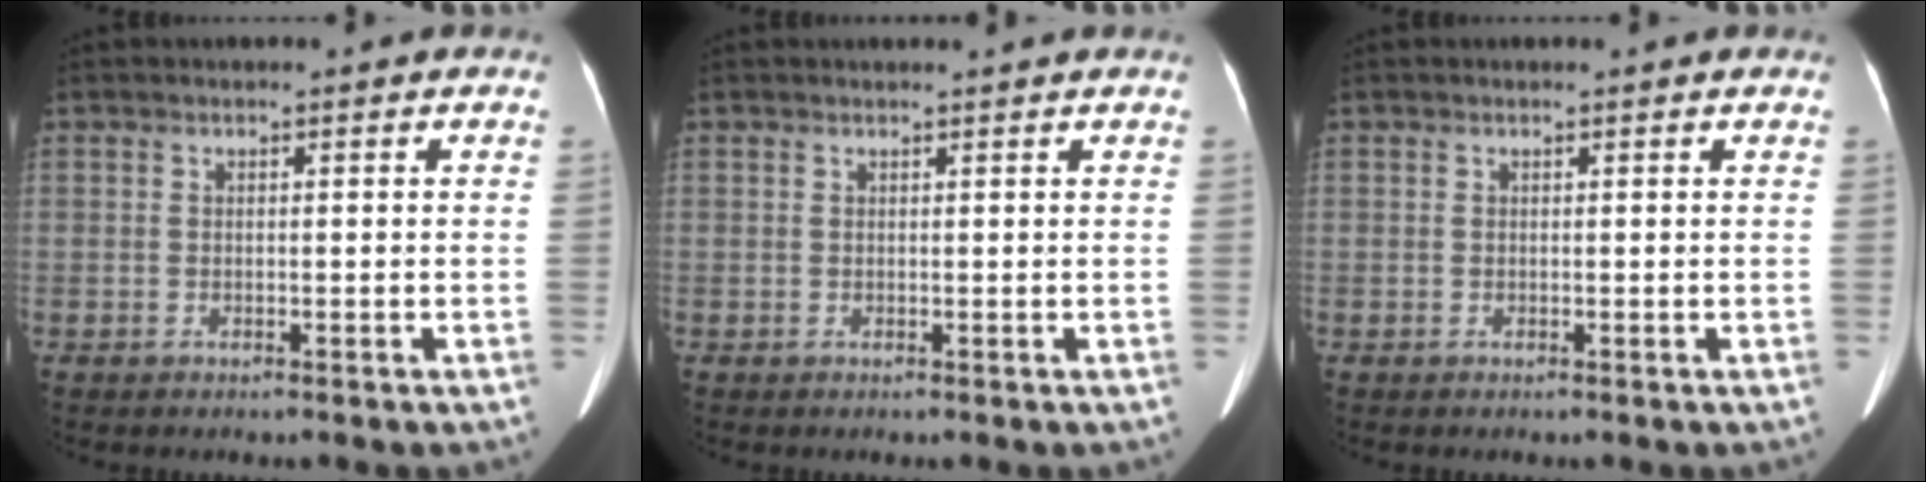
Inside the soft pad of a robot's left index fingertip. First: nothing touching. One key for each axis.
{"total": 2.0, "fx": 1.9, "fy": -0.3, "fz": 0.6, "tx": -0.010, "ty": 0.008, "tz": 0.024}
{"total": 0.6, "fx": 0.6, "fy": 0.0, "fz": 0.1, "tx": -0.004, "ty": 0.002, "tz": 0.003}